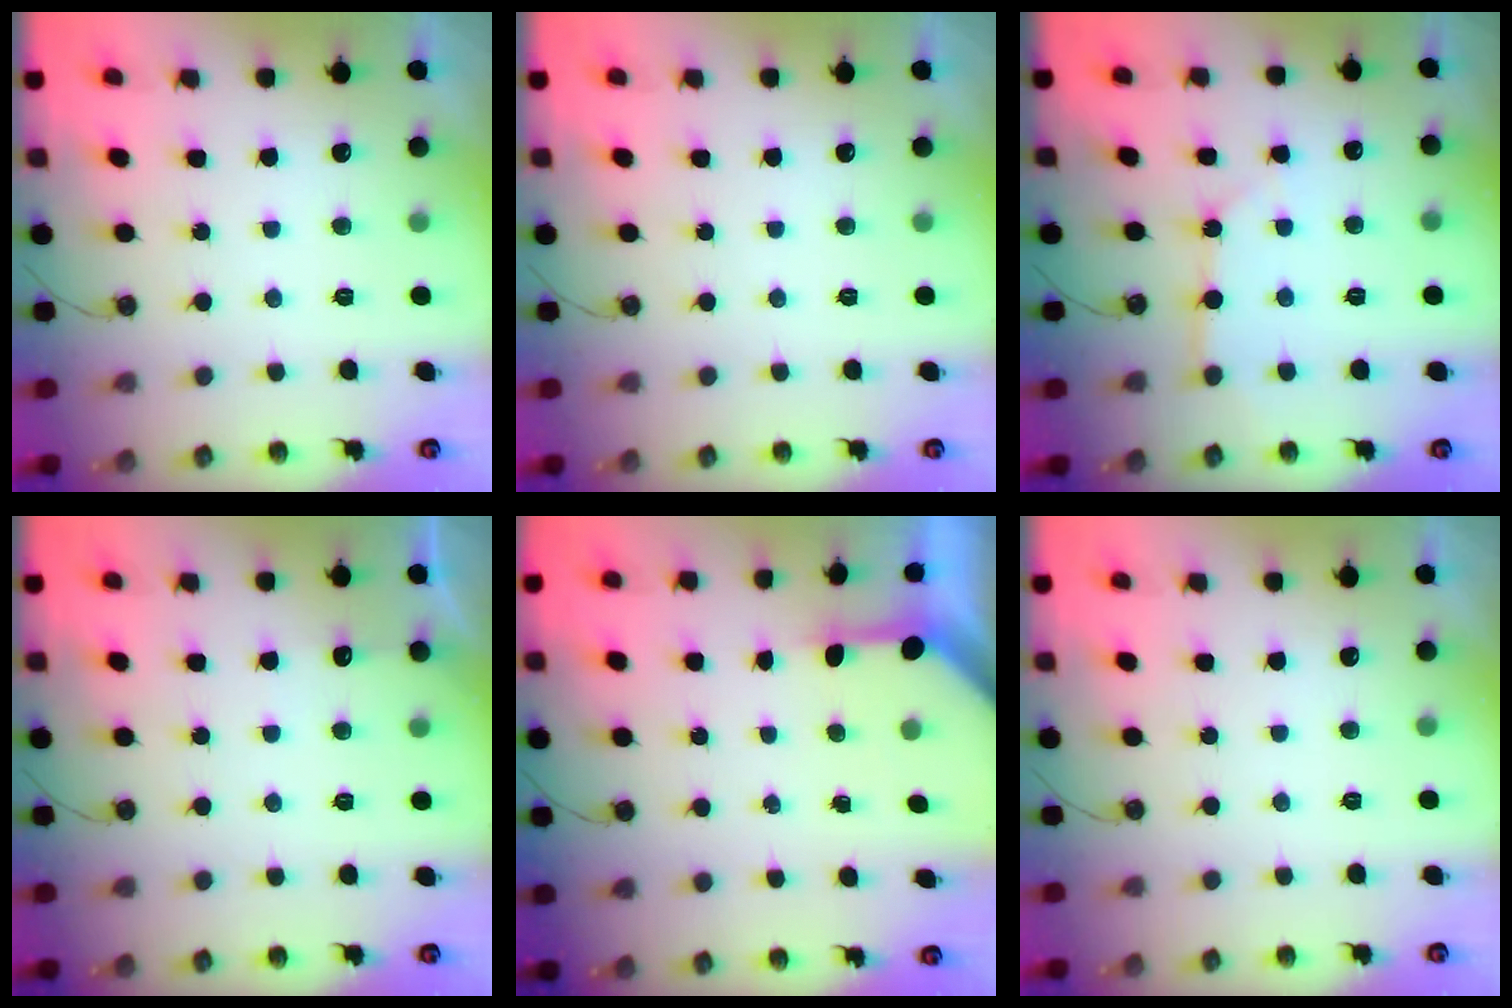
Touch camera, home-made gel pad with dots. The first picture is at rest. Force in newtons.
{"total": 0.0}
{"total": 3.9, "press": 3.9, "slide": 0.3}
{"total": 2.8, "press": 2.8, "slide": 0.4}
{"total": 3.1, "press": 3.1, "slide": 0.2}
{"total": 0.0}